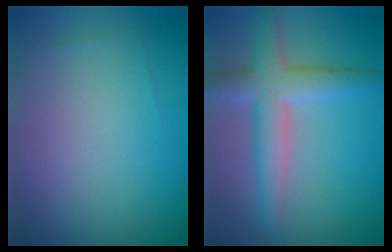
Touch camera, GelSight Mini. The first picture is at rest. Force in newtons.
{"total": 4.7, "press": 4.7, "slide": 0.3}